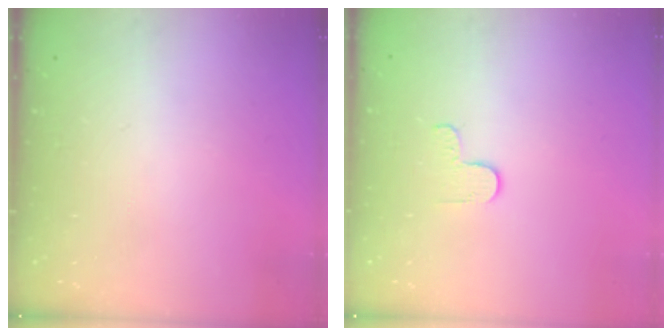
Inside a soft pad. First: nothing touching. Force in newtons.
{"total": 2.7, "press": 2.6, "slide": 0.4}